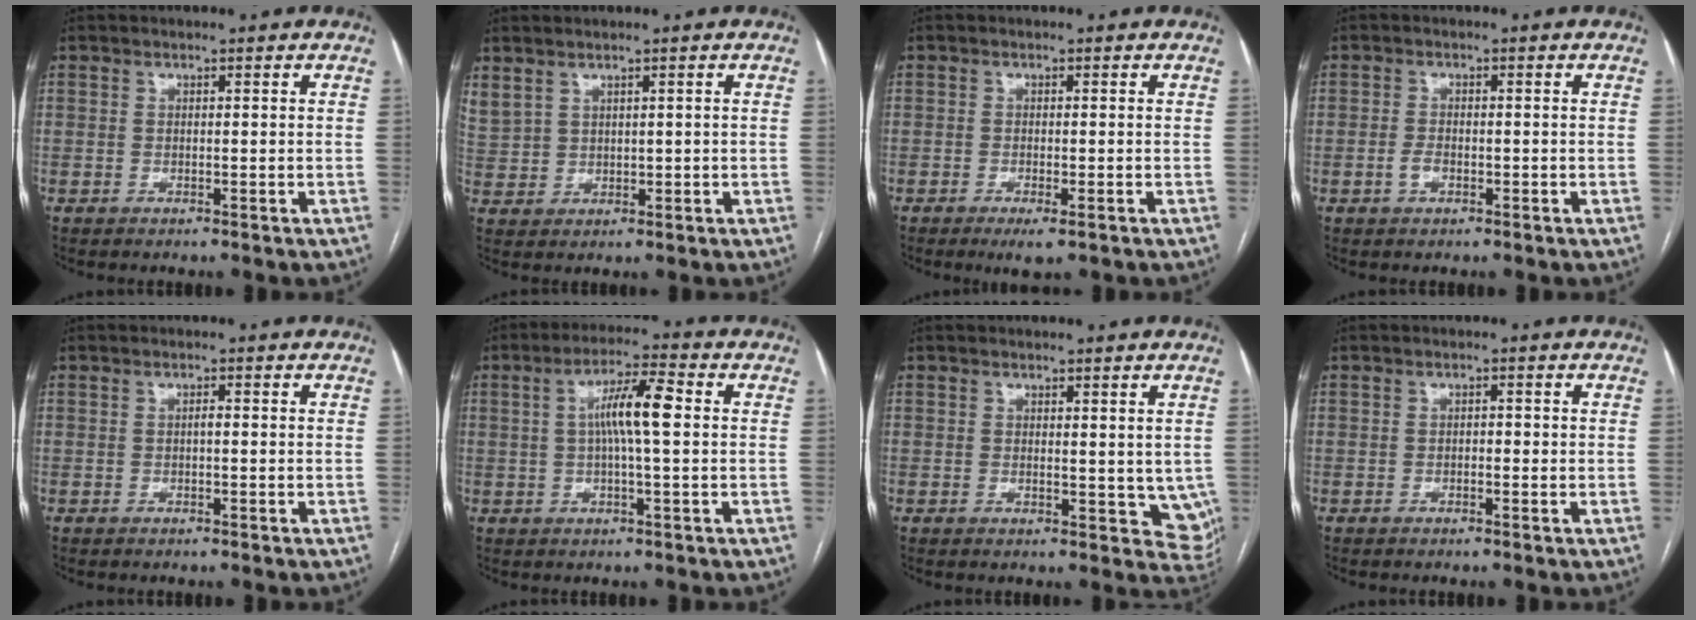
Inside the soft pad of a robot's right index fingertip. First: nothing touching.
{"total": 4.6, "force": [2.9, 3.0, 2.0], "torque": [-0.062, 0.015, 0.078]}
{"total": 2.9, "force": [-1.6, 0.5, 2.3], "torque": [-0.034, -0.005, -0.022]}
{"total": 1.8, "force": [-0.8, 0.9, 1.4], "torque": [-0.029, 0.003, -0.012]}
{"total": 0.0}
{"total": 7.6, "force": [0.8, 0.7, 7.5], "torque": [-0.140, 0.015, 0.010]}
{"total": 5.4, "force": [0.5, 2.8, 4.6], "torque": [-0.040, -0.010, 0.009]}
{"total": 1.0, "force": [-0.2, 0.5, 0.9], "torque": [-0.012, 0.004, -0.003]}